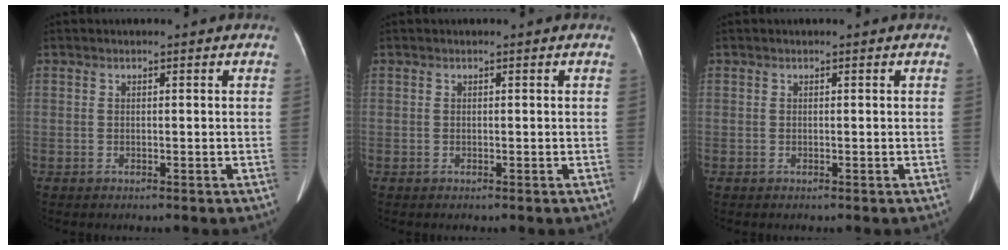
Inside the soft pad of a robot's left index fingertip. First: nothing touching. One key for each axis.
{"total": 0.0}
{"total": 0.0}